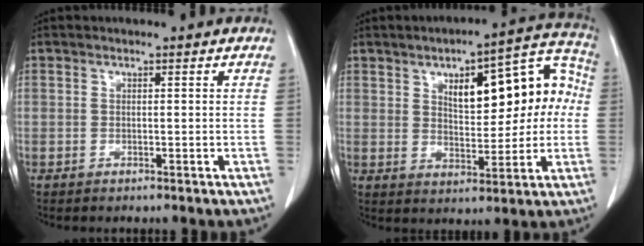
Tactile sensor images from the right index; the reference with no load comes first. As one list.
[{"total": 15.0, "force": [2.8, 6.2, 13.3], "torque": [-0.168, 0.043, 0.045]}]